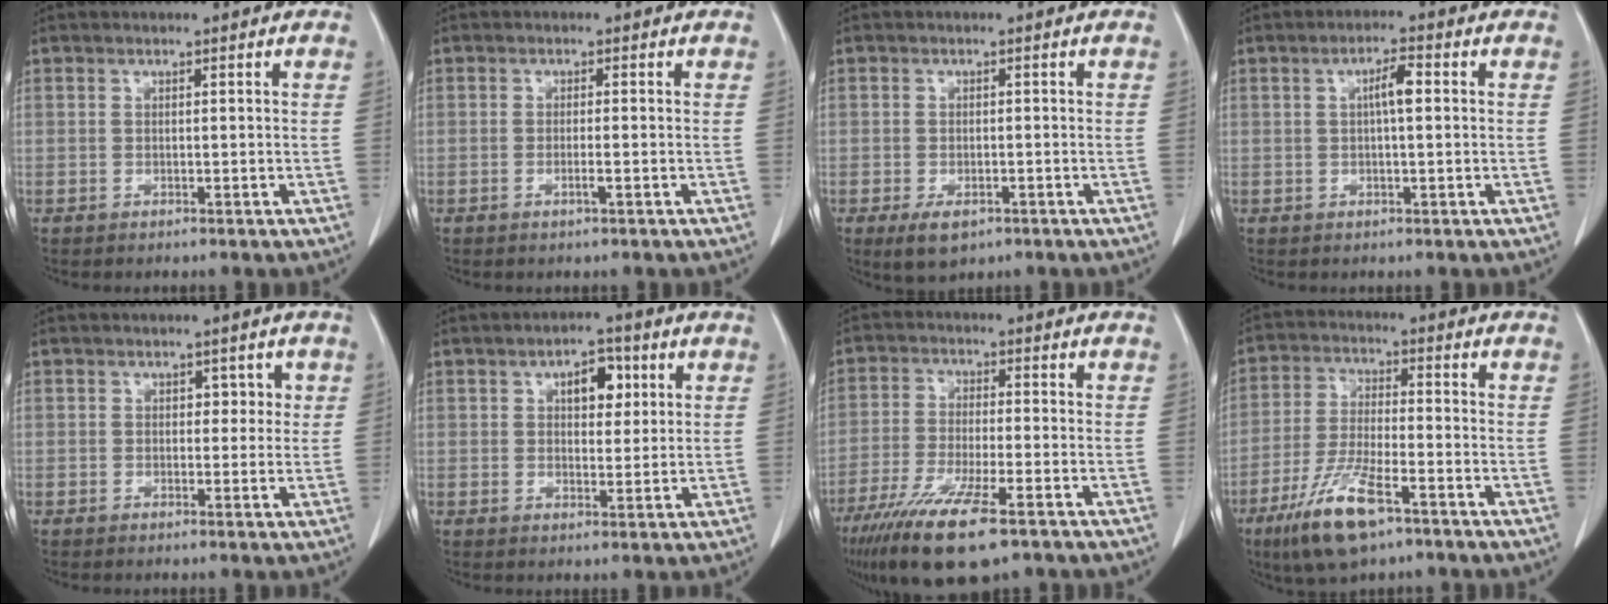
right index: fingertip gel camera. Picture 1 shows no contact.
{"total": 1.3, "force": [-0.6, -0.1, 1.2], "torque": [-0.026, -0.003, -0.011]}
{"total": 3.9, "force": [-2.1, 2.2, 2.4], "torque": [-0.045, -0.005, -0.027]}
{"total": 3.4, "force": [0.5, 0.6, 3.3], "torque": [-0.057, 0.008, 0.006]}
{"total": 2.3, "force": [0.6, 1.7, 1.5], "torque": [-0.005, 0.007, 0.003]}
{"total": 5.2, "force": [1.9, 2.7, 4.0], "torque": [-0.057, 0.011, 0.028]}
{"total": 13.0, "force": [-8.4, 2.1, 9.7], "torque": [-0.181, -0.035, -0.141]}
{"total": 10.9, "force": [-6.5, 2.5, 8.4], "torque": [-0.172, -0.021, -0.118]}